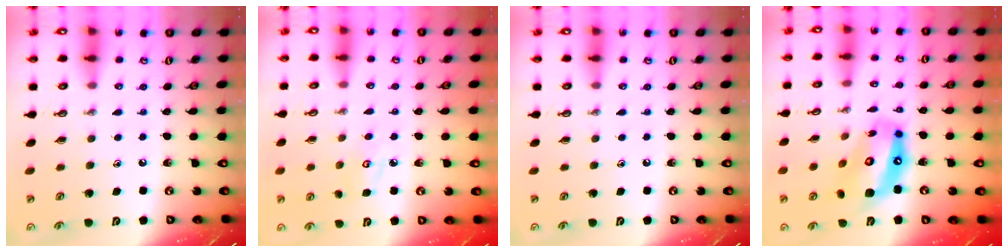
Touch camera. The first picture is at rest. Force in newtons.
{"total": 5.8, "press": 5.8, "slide": 0.5}
{"total": 0.0}
{"total": 16.2, "press": 16.1, "slide": 2.0}